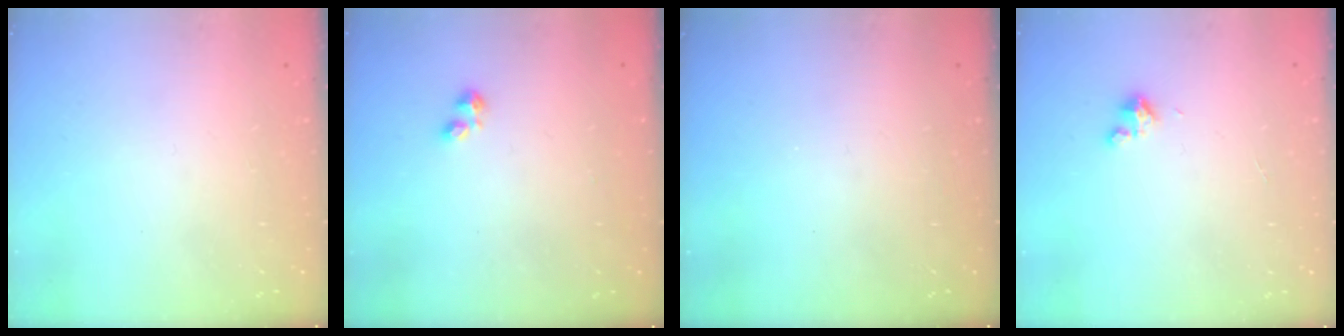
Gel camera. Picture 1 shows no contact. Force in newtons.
{"total": 1.0, "press": 0.9, "slide": 0.4}
{"total": 0.0}
{"total": 2.7, "press": 2.6, "slide": 0.4}